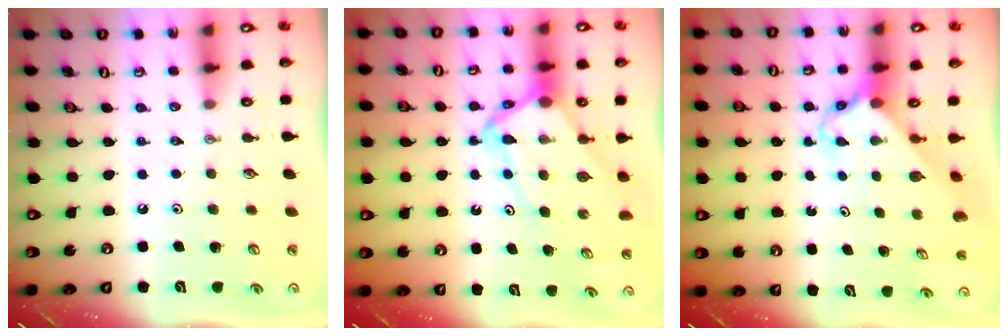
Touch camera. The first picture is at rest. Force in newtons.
{"total": 9.5, "press": 9.5, "slide": 0.8}
{"total": 2.8, "press": 2.8, "slide": 0.2}